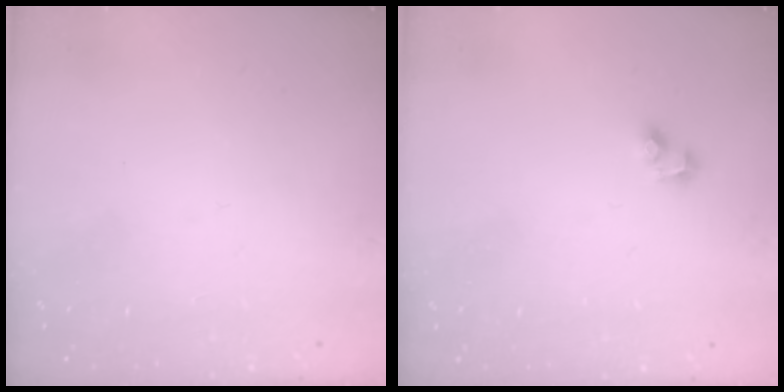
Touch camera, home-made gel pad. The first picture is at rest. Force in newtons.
{"total": 2.7, "press": 2.4, "slide": 1.1}